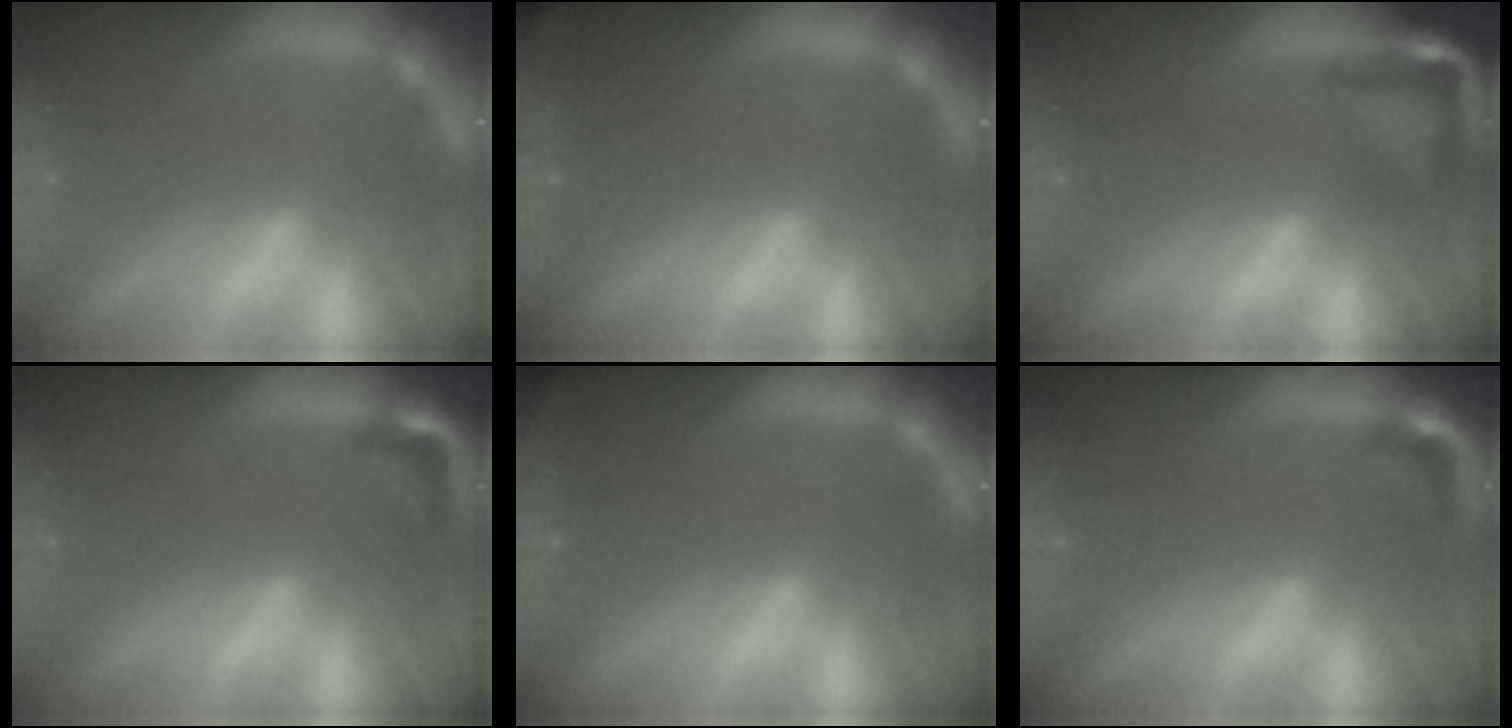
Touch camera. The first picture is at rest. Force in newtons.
{"total": 7.0}
{"total": 5.9}
{"total": 2.4}
{"total": 2.4}
{"total": 1.9}